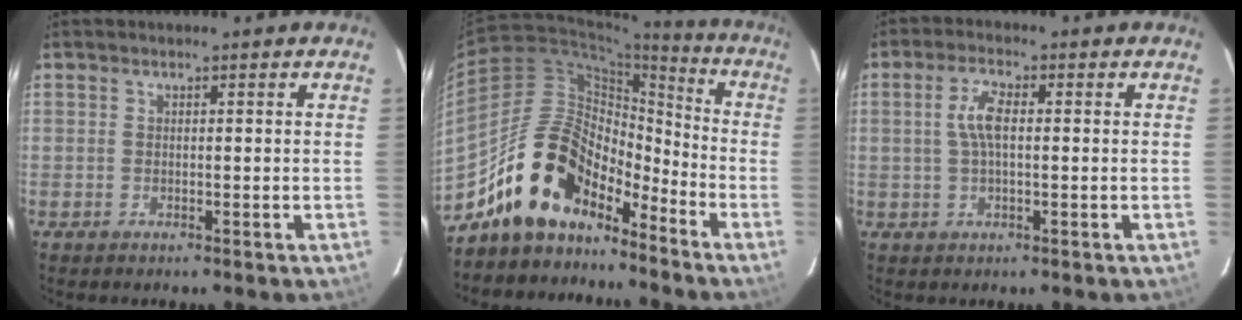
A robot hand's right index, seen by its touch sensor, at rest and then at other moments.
{"total": 15.6, "force": [-12.0, 7.5, 6.5], "torque": [-0.122, 0.032, -0.208]}
{"total": 4.7, "force": [0.4, 1.8, 4.4], "torque": [-0.089, 0.008, 0.009]}